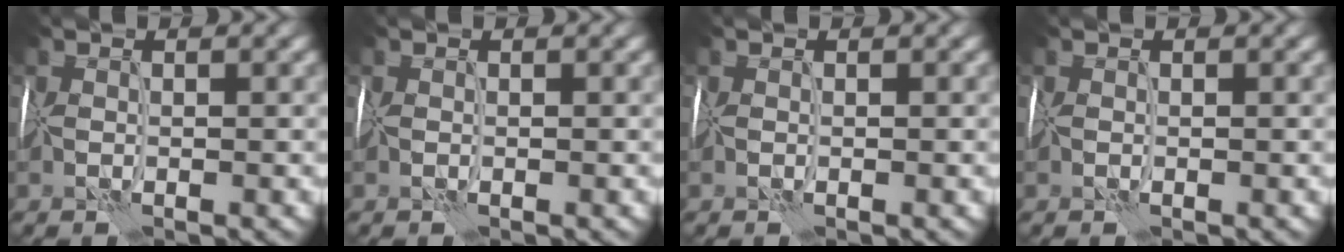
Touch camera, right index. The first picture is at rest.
{"total": 0.0}
{"total": 0.0}
{"total": 0.0}